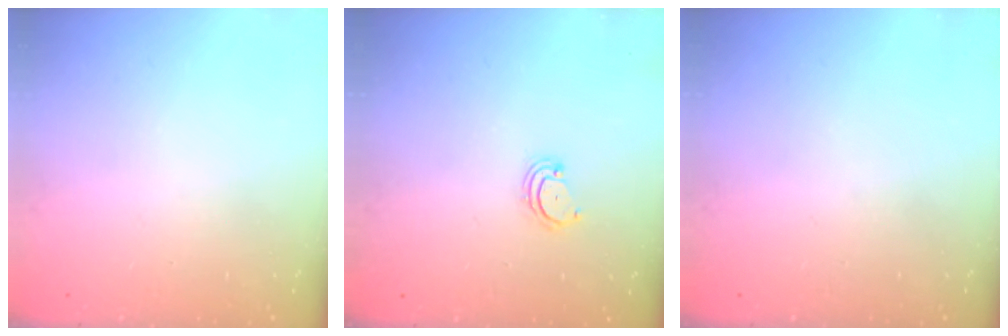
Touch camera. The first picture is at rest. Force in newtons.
{"total": 2.9, "press": 2.9, "slide": 0.3}
{"total": 0.0}